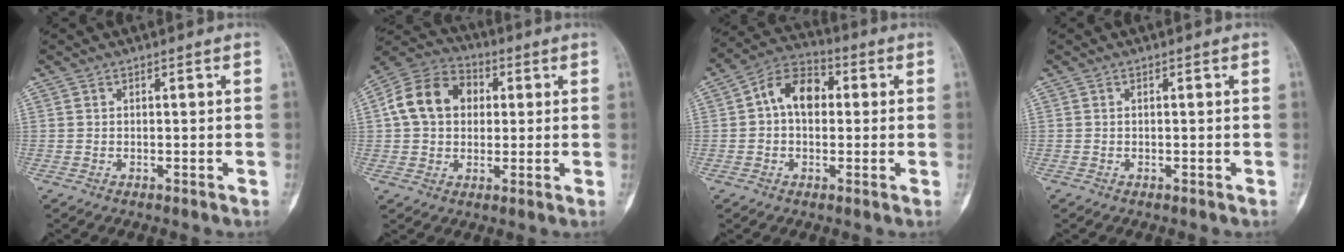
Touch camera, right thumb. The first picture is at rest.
{"total": 13.1, "force": [2.2, 10.1, 8.1], "torque": [-0.128, 0.022, 0.027]}
{"total": 9.2, "force": [1.1, 6.2, 6.6], "torque": [-0.094, 0.026, 0.008]}
{"total": 0.0}